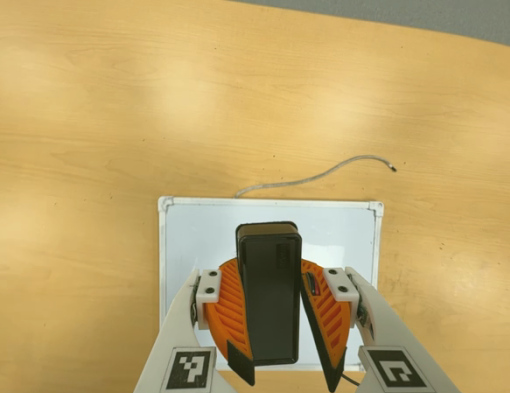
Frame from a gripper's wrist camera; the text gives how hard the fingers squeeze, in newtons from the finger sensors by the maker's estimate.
{"total": 9.4, "left": 9.8, "right": 9.1}